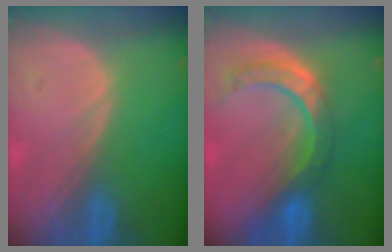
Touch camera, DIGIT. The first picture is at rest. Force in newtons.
{"total": 8.5, "press": 7.2, "slide": 4.6}